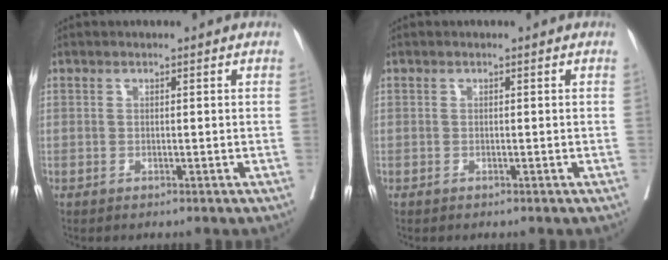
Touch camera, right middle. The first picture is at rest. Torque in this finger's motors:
{"motor_torque": [1.19, -0.94, 0.06, 0.01]}